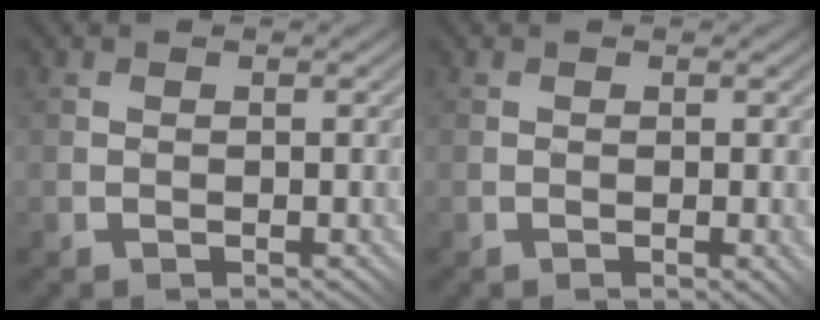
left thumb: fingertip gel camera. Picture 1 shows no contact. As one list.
[{"total": 0.9, "force": [-0.1, 0.4, 0.8], "torque": [-0.010, -0.002, 0.000]}]